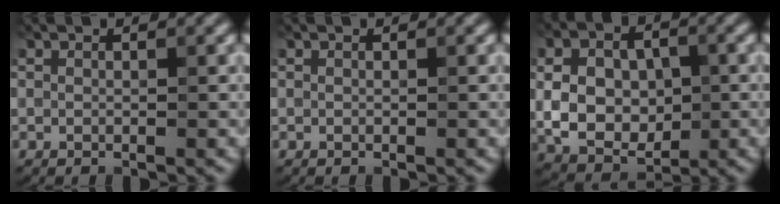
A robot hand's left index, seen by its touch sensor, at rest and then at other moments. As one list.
[{"total": 0.0}, {"total": 7.2, "force": [-0.2, 5.2, 4.9], "torque": [-0.094, -0.005, -0.005]}]